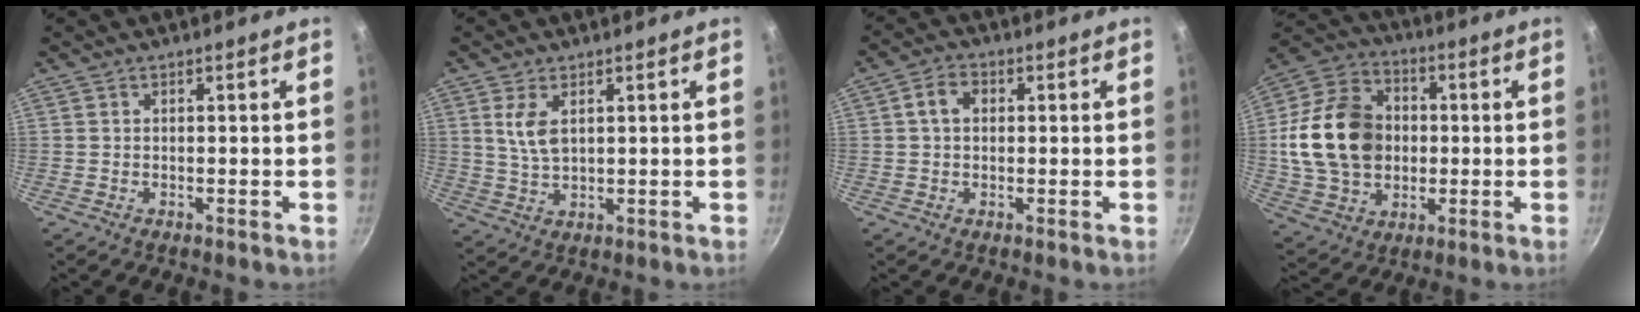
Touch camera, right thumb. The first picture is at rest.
{"total": 5.2, "force": [1.8, 2.6, 4.1], "torque": [-0.079, -0.013, 0.040]}
{"total": 4.2, "force": [0.7, 3.1, 2.7], "torque": [-0.039, 0.011, 0.005]}
{"total": 19.6, "force": [0.6, 15.1, 12.5], "torque": [-0.208, 0.020, 0.012]}